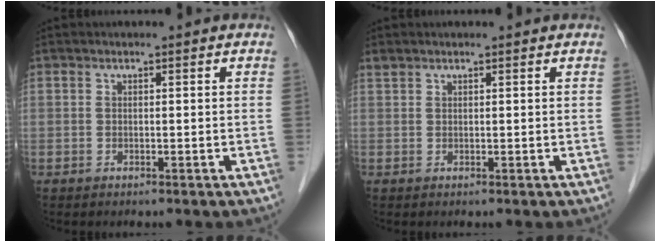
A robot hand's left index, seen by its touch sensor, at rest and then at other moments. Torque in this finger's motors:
{"motor_torque": [0.45, 0.14, 0.03, 0.00]}